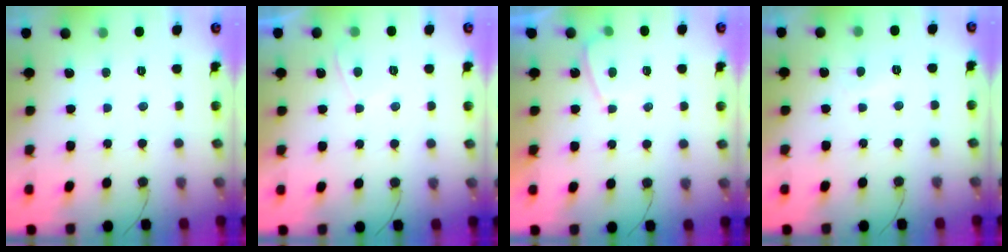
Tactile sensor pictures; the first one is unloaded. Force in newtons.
{"total": 1.1, "press": 1.0, "slide": 0.5}
{"total": 0.8, "press": 0.6, "slide": 0.5}
{"total": 1.3, "press": 1.1, "slide": 0.5}